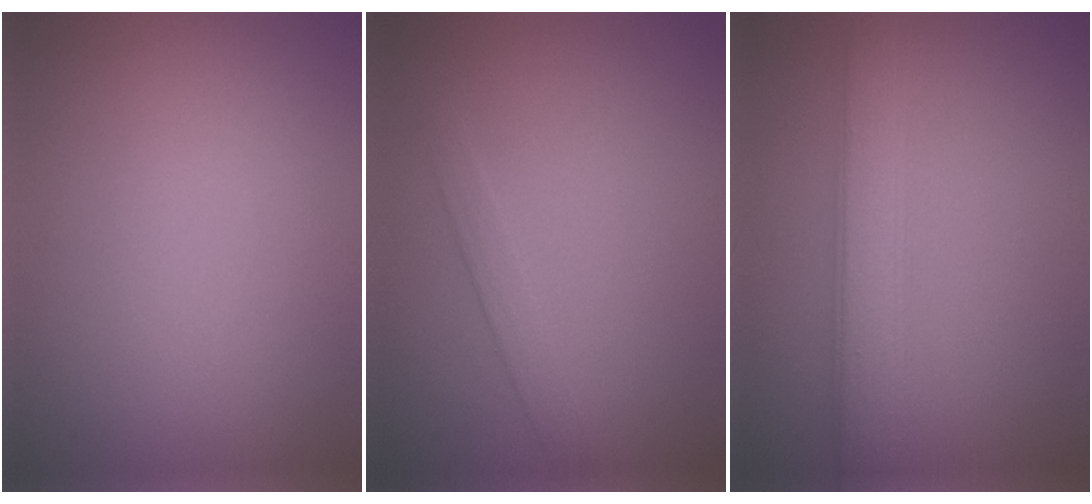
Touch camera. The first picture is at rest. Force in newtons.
{"total": 1.5, "press": 1.5, "slide": 0.1}
{"total": 3.8, "press": 3.8, "slide": 0.1}